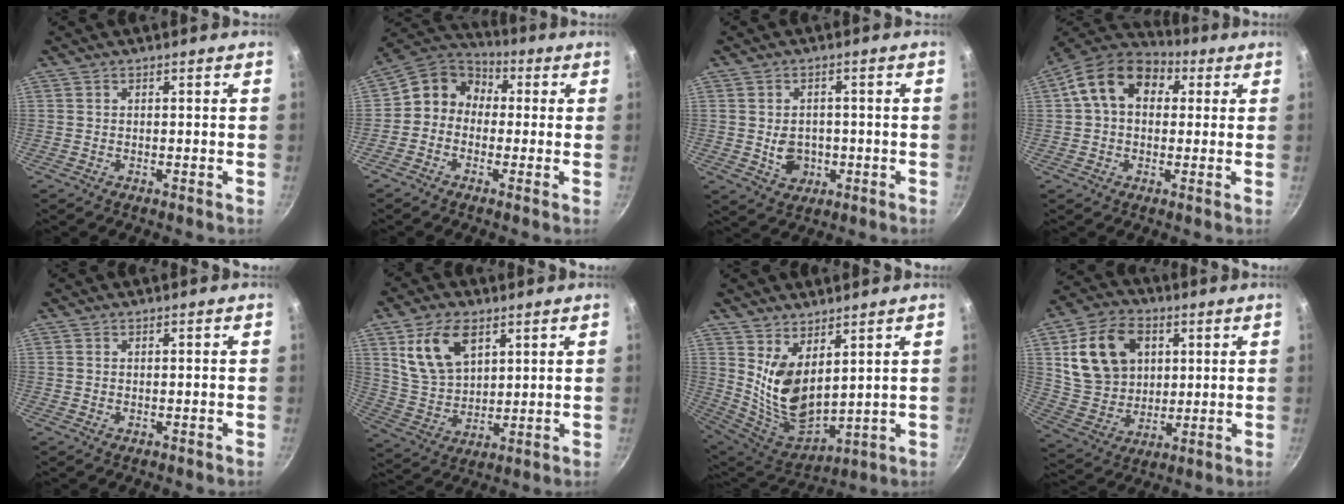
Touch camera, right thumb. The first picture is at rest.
{"total": 8.9, "force": [0.0, 7.8, 4.3], "torque": [-0.044, 0.030, -0.030]}
{"total": 5.8, "force": [-0.8, 4.7, 3.2], "torque": [-0.026, 0.006, -0.005]}
{"total": 14.1, "force": [3.6, 10.2, 8.9], "torque": [-0.125, 0.025, 0.040]}
{"total": 0.0}
{"total": 12.7, "force": [5.7, 7.7, 8.4], "torque": [-0.136, -0.021, 0.121]}
{"total": 11.8, "force": [5.0, 6.3, 8.6], "torque": [-0.141, -0.067, 0.115]}
{"total": 17.1, "force": [4.7, 12.9, 10.2], "torque": [-0.168, -0.006, 0.093]}